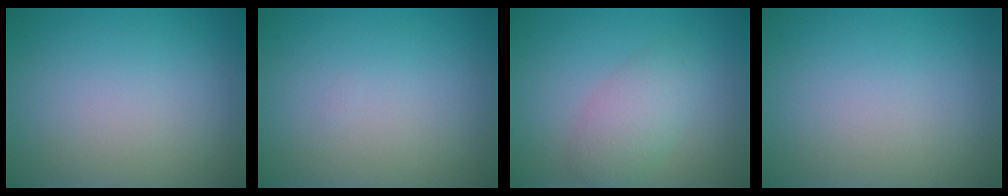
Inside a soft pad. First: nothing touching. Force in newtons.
{"total": 0.0}
{"total": 3.1, "press": 3.1, "slide": 0.0}
{"total": 0.0}